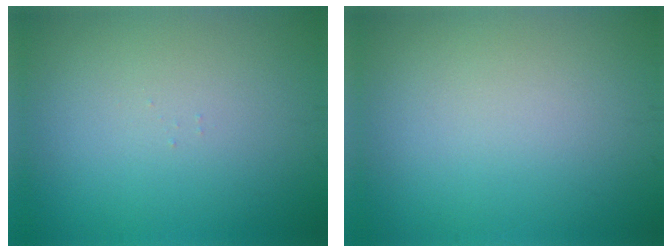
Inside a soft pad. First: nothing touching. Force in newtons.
{"total": 0.0}